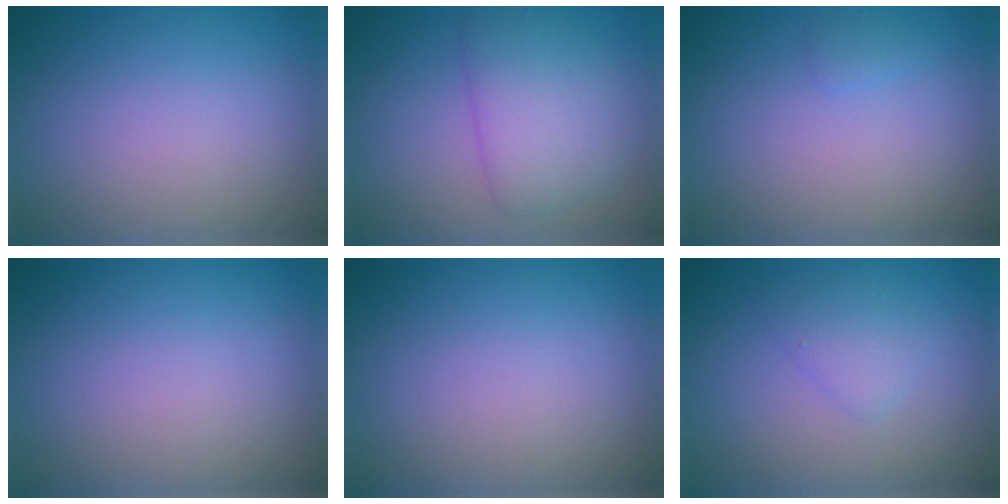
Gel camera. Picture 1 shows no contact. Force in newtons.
{"total": 4.4, "press": 4.4, "slide": 0.1}
{"total": 0.8, "press": 0.8, "slide": 0.0}
{"total": 0.0}
{"total": 0.0}
{"total": 1.7, "press": 1.7, "slide": 0.1}